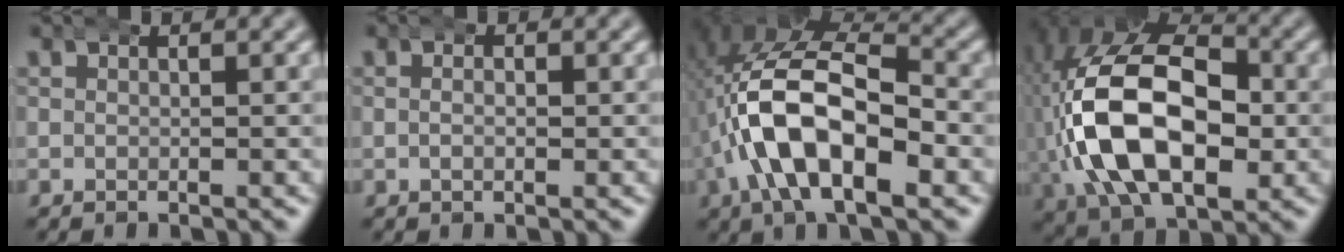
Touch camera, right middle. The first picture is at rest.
{"total": 1.2, "force": [-0.3, 0.5, 1.1], "torque": [-0.008, 0.003, -0.009]}
{"total": 12.5, "force": [0.2, 7.2, 10.2], "torque": [-0.194, -0.002, -0.003]}
{"total": 16.3, "force": [0.3, 10.4, 12.5], "torque": [-0.255, -0.018, 0.010]}